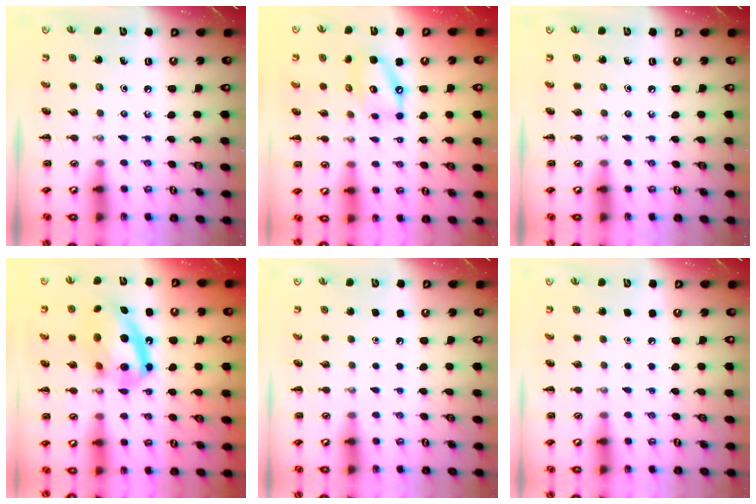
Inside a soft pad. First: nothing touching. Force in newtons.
{"total": 11.5, "press": 11.2, "slide": 2.2}
{"total": 0.0}
{"total": 16.8, "press": 16.4, "slide": 3.5}
{"total": 1.7, "press": 1.7, "slide": 0.1}
{"total": 1.8, "press": 1.7, "slide": 0.1}